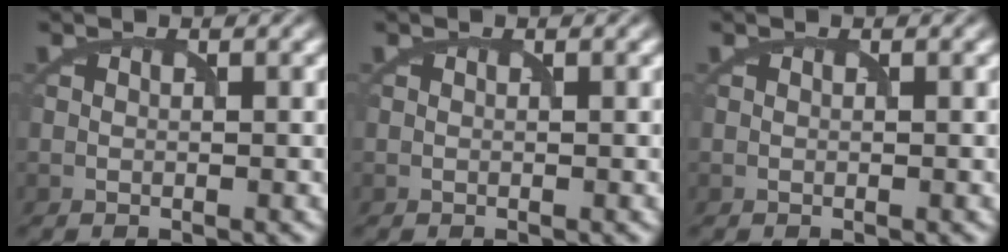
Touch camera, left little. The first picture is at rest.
{"total": 0.0}
{"total": 0.0}